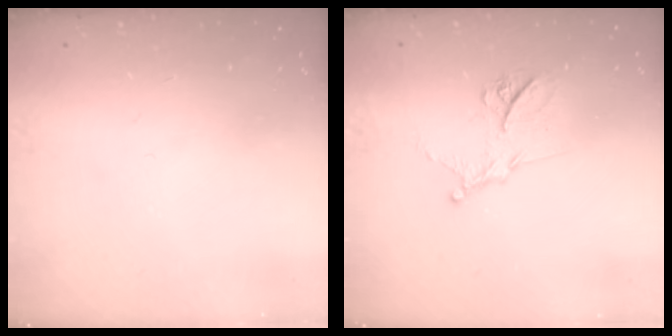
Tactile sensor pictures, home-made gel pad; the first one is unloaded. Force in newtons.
{"total": 12.6, "press": 12.5, "slide": 0.9}